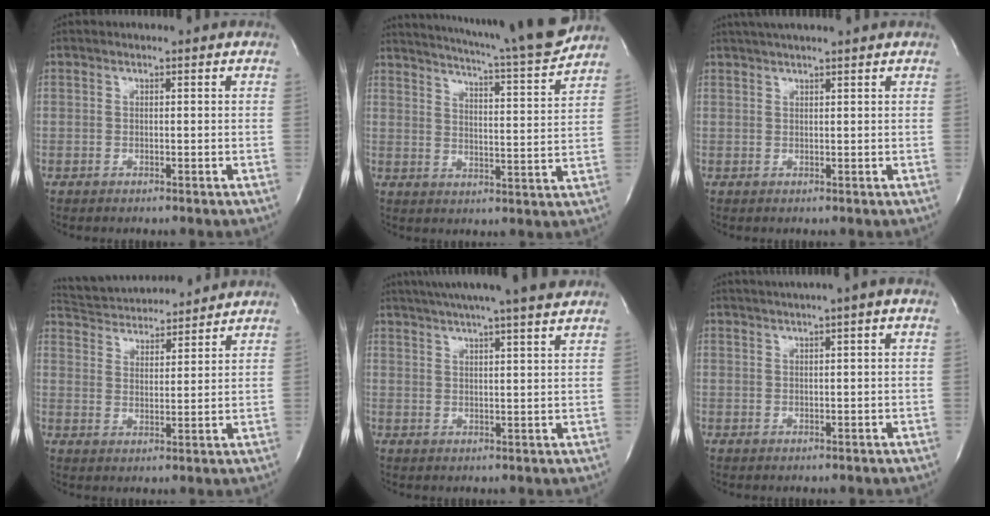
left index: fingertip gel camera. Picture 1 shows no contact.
{"total": 17.7, "force": [16.1, -0.8, 7.3], "torque": [-0.123, -0.042, 0.215]}
{"total": 5.9, "force": [5.0, -0.4, 3.0], "torque": [-0.048, 0.030, 0.075]}
{"total": 12.9, "force": [12.4, 2.1, 3.2], "torque": [-0.062, 0.025, 0.198]}
{"total": 15.5, "force": [13.5, -0.7, 7.6], "torque": [-0.133, 0.008, 0.181]}
{"total": 1.1, "force": [0.6, -0.3, 0.8], "torque": [-0.021, 0.003, 0.016]}